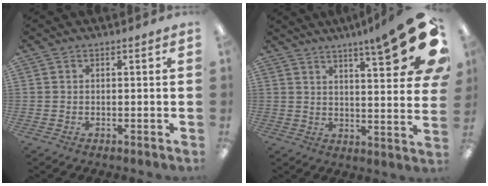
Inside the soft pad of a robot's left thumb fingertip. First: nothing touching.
{"total": 18.3, "force": [10.2, 3.3, 14.8], "torque": [-0.202, -0.071, 0.154]}